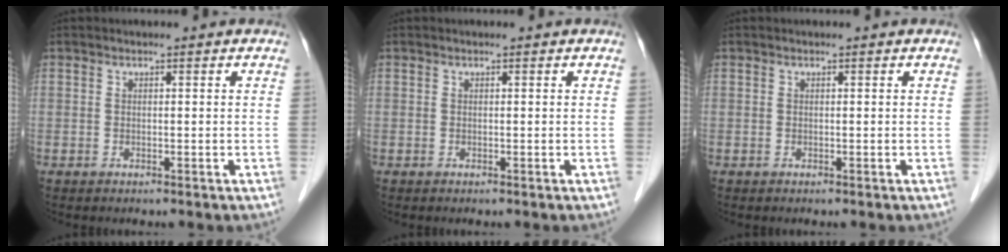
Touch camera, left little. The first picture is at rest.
{"total": 0.0}
{"total": 0.0}